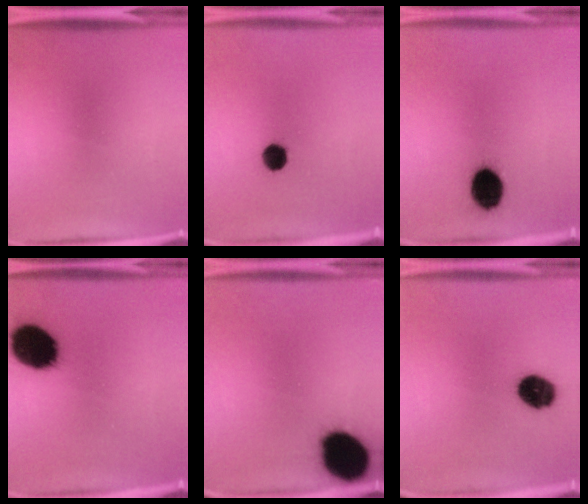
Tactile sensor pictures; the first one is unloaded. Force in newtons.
{"total": 5.2}
{"total": 10.7}
{"total": 18.4}
{"total": 18.7}
{"total": 9.2}